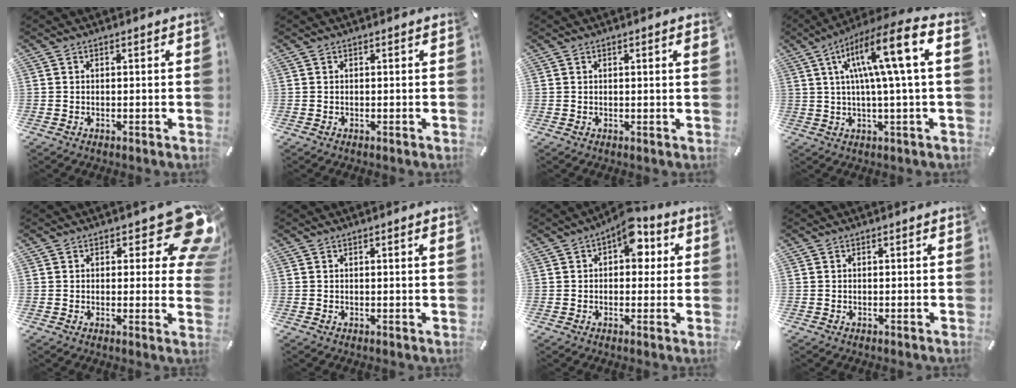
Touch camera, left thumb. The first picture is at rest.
{"total": 0.0}
{"total": 1.3, "force": [0.4, 0.0, 1.3], "torque": [-0.025, 0.000, 0.006]}
{"total": 15.9, "force": [4.7, 1.9, 15.1], "torque": [-0.258, -0.013, 0.063]}
{"total": 13.0, "force": [6.6, 5.5, 9.8], "torque": [-0.105, -0.053, 0.114]}
{"total": 1.2, "force": [0.3, 0.0, 1.1], "torque": [-0.022, 0.000, 0.005]}
{"total": 8.5, "force": [3.1, 5.0, 6.1], "torque": [-0.068, -0.012, 0.046]}
{"total": 0.0}